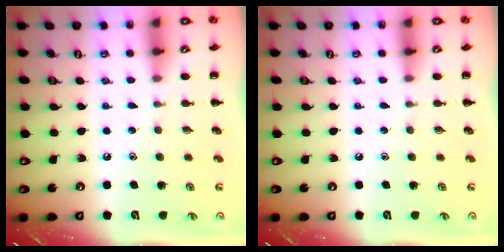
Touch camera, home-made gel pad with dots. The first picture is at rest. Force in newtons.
{"total": 0.0}